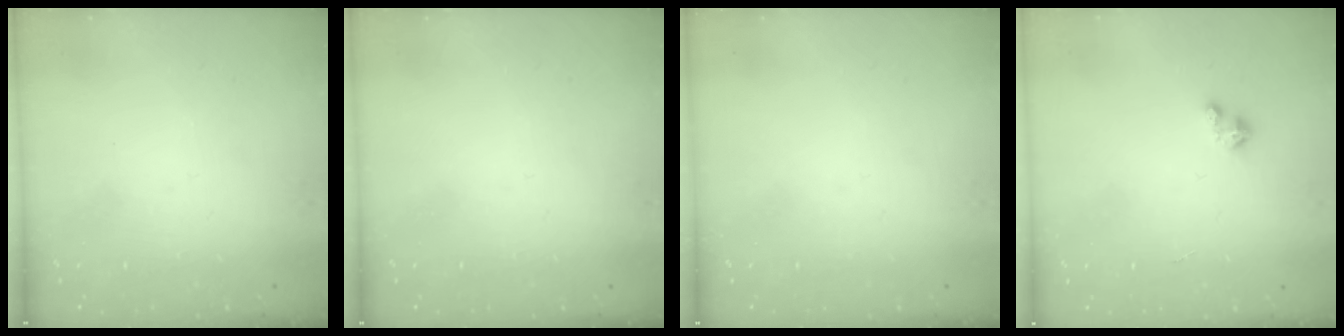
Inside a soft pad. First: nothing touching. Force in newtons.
{"total": 0.0}
{"total": 0.0}
{"total": 2.1, "press": 2.0, "slide": 0.5}